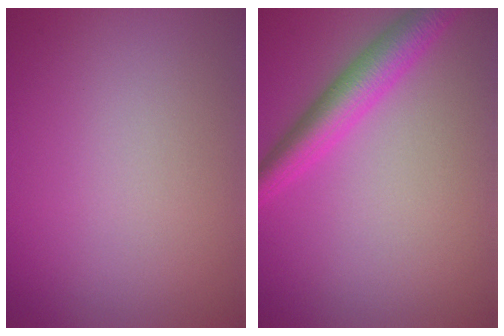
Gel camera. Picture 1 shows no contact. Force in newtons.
{"total": 4.5, "press": 4.5, "slide": 0.1}